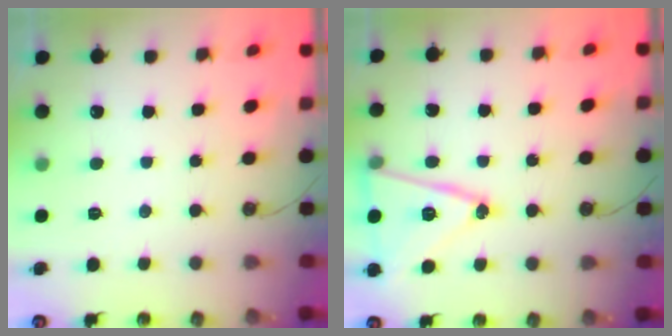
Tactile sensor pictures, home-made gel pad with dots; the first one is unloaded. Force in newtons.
{"total": 16.9, "press": 16.5, "slide": 3.5}